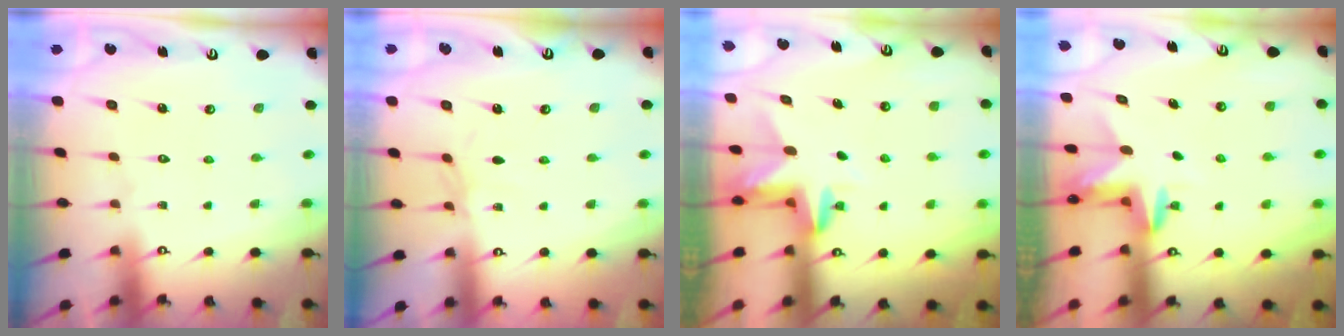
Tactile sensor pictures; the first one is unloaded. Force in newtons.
{"total": 2.3, "press": 2.3, "slide": 0.5}
{"total": 3.1, "press": 3.1, "slide": 0.2}
{"total": 3.2, "press": 3.2, "slide": 0.3}